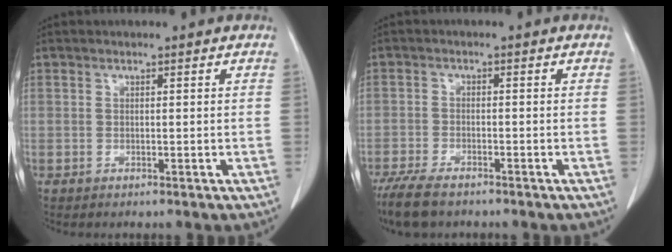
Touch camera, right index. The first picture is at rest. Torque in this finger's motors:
{"motor_torque": [0.50, -0.52, 0.23, 0.07]}